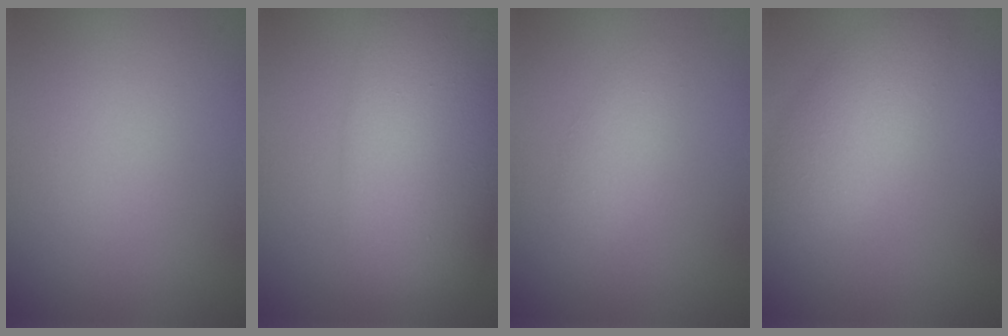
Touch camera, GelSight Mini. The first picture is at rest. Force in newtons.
{"total": 11.0, "press": 11.0, "slide": 0.2}
{"total": 1.6, "press": 1.6, "slide": 0.0}
{"total": 3.4, "press": 3.4, "slide": 0.0}